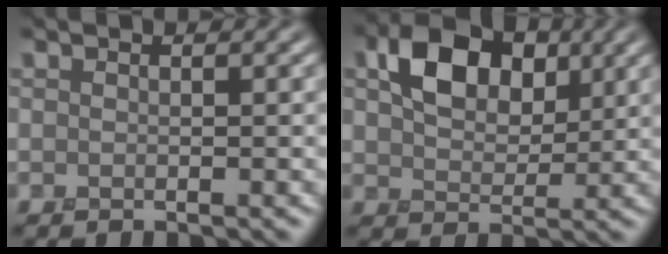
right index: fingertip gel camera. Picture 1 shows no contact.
{"total": 6.1, "force": [2.0, 4.2, 4.0], "torque": [-0.081, -0.001, 0.028]}